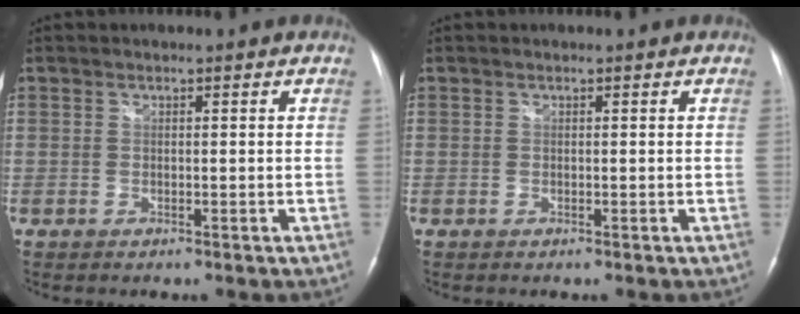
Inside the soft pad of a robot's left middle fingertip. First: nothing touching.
{"total": 0.0}